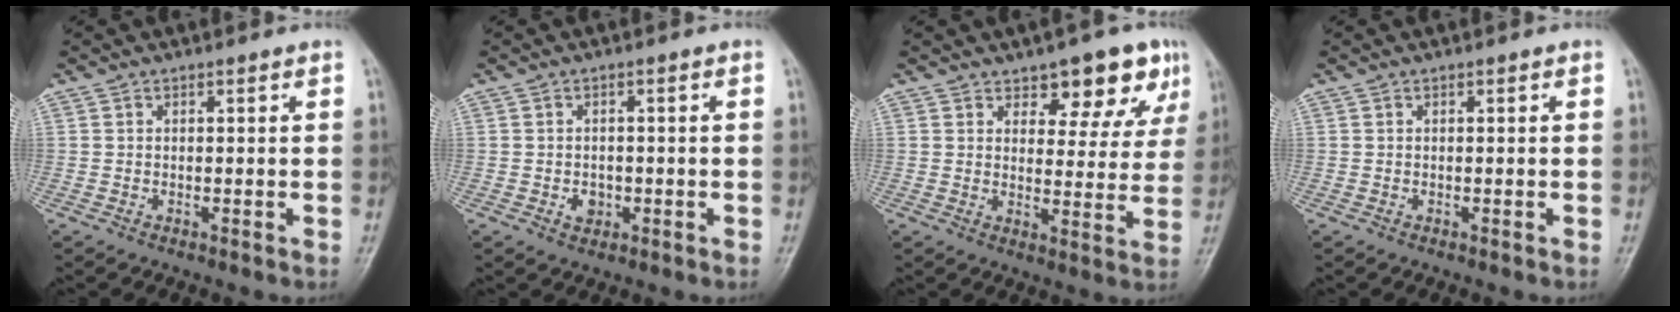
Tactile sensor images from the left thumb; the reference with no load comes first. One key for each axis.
{"total": 2.6, "fx": -0.8, "fy": 2.1, "fz": 1.3, "tx": -0.011, "ty": 0.003, "tz": -0.009}
{"total": 10.5, "fx": 6.6, "fy": 5.0, "fz": 6.4, "tx": -0.034, "ty": -0.032, "tz": 0.086}
{"total": 0.0}